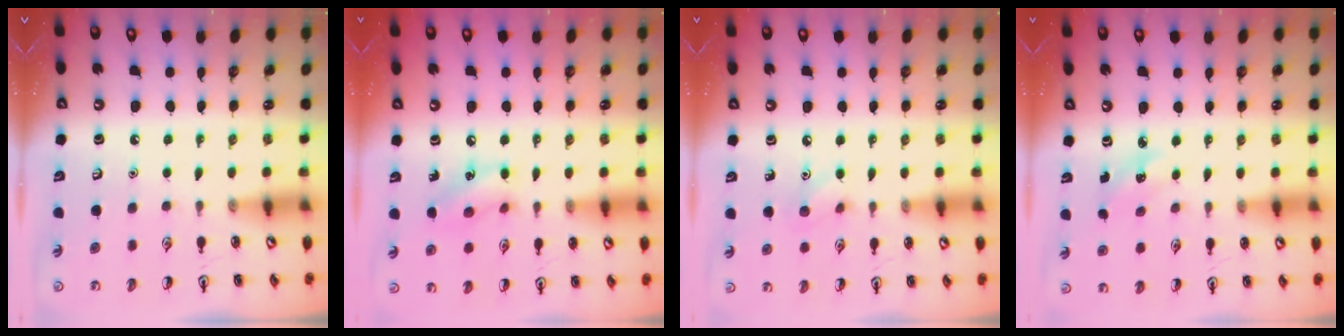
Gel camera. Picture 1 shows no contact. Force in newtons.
{"total": 8.8, "press": 8.7, "slide": 1.2}
{"total": 5.8, "press": 5.6, "slide": 1.7}
{"total": 2.7, "press": 2.5, "slide": 1.0}